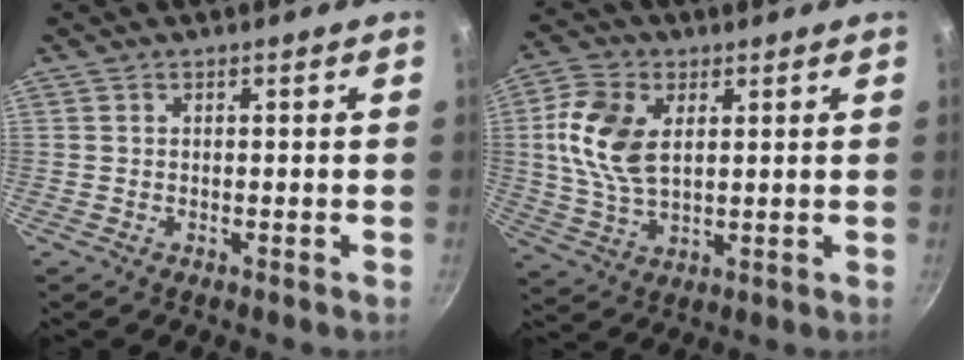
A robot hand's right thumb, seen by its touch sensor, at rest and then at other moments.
{"total": 11.8, "force": [2.6, 7.1, 9.1], "torque": [-0.176, -0.004, 0.048]}